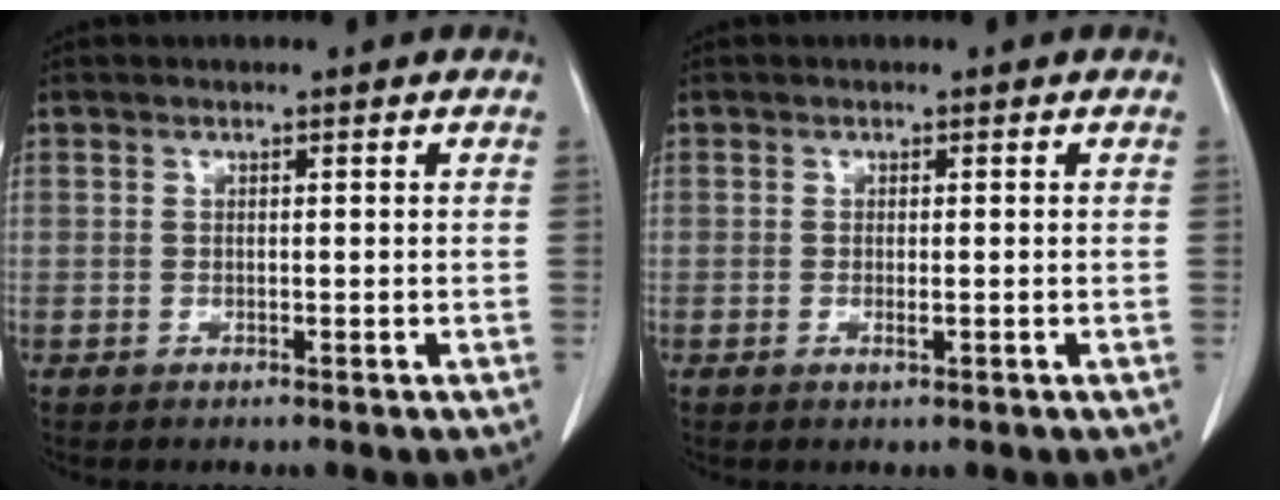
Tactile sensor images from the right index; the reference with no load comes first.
{"total": 0.9, "force": [-0.1, 0.2, 0.9], "torque": [-0.014, -0.001, 0.002]}